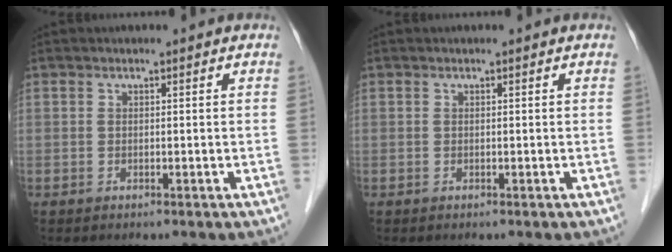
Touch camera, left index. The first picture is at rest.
{"total": 0.0}